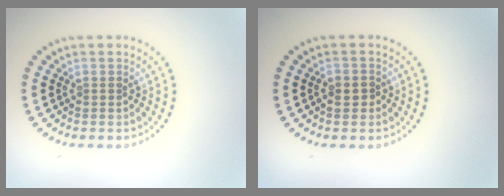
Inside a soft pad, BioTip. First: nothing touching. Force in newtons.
{"total": 1.1, "press": 1.0, "slide": 0.4}